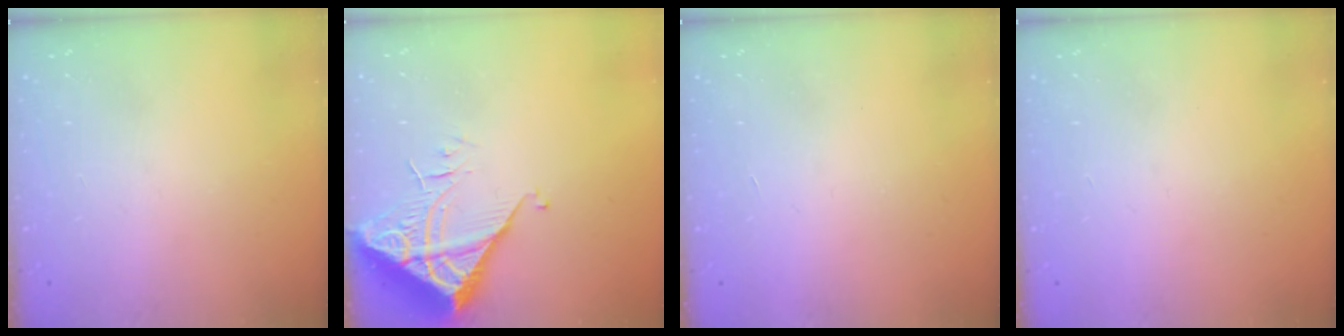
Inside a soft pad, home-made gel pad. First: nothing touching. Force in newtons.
{"total": 6.7, "press": 6.7, "slide": 0.7}
{"total": 1.7, "press": 1.7, "slide": 0.1}
{"total": 1.5, "press": 1.5, "slide": 0.1}